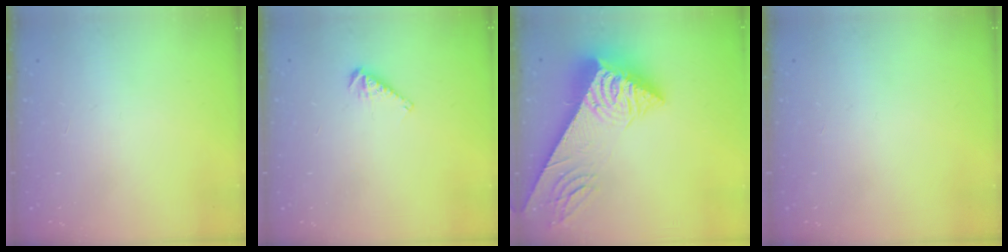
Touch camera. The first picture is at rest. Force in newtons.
{"total": 5.0, "press": 4.9, "slide": 0.7}
{"total": 13.5, "press": 13.5, "slide": 1.6}
{"total": 0.0}